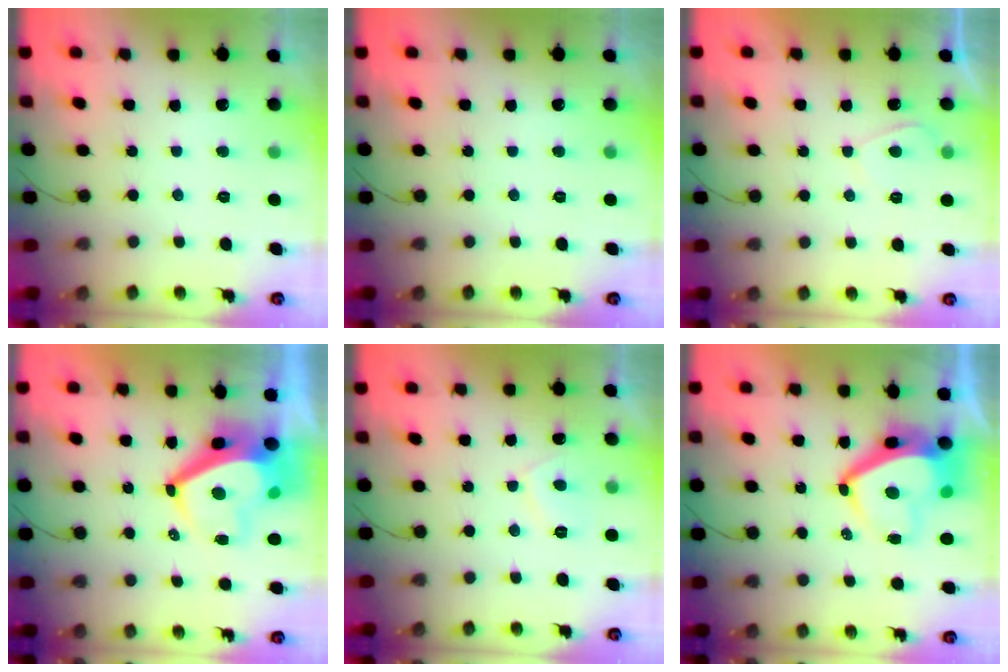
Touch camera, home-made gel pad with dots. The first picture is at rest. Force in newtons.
{"total": 0.0}
{"total": 2.3, "press": 2.2, "slide": 0.4}
{"total": 9.0, "press": 8.9, "slide": 0.8}
{"total": 2.8, "press": 2.7, "slide": 0.6}
{"total": 9.2, "press": 9.1, "slide": 1.3}